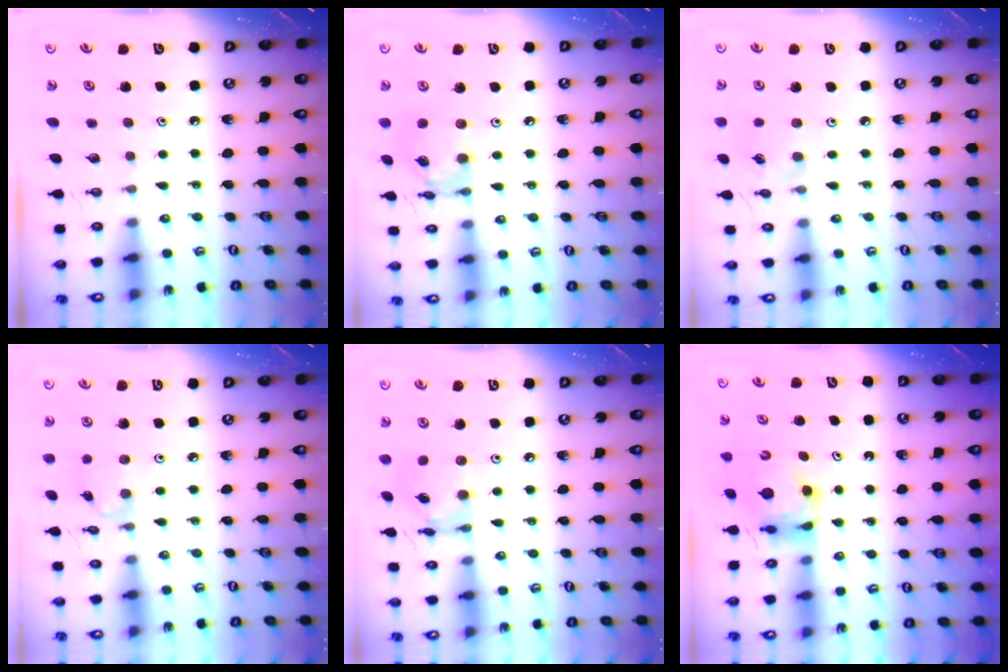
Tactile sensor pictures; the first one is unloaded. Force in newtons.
{"total": 12.2, "press": 12.1, "slide": 1.0}
{"total": 2.7, "press": 2.6, "slide": 0.5}
{"total": 1.0, "press": 1.0, "slide": 0.2}
{"total": 9.1, "press": 9.1, "slide": 0.6}
{"total": 5.6, "press": 5.5, "slide": 0.6}